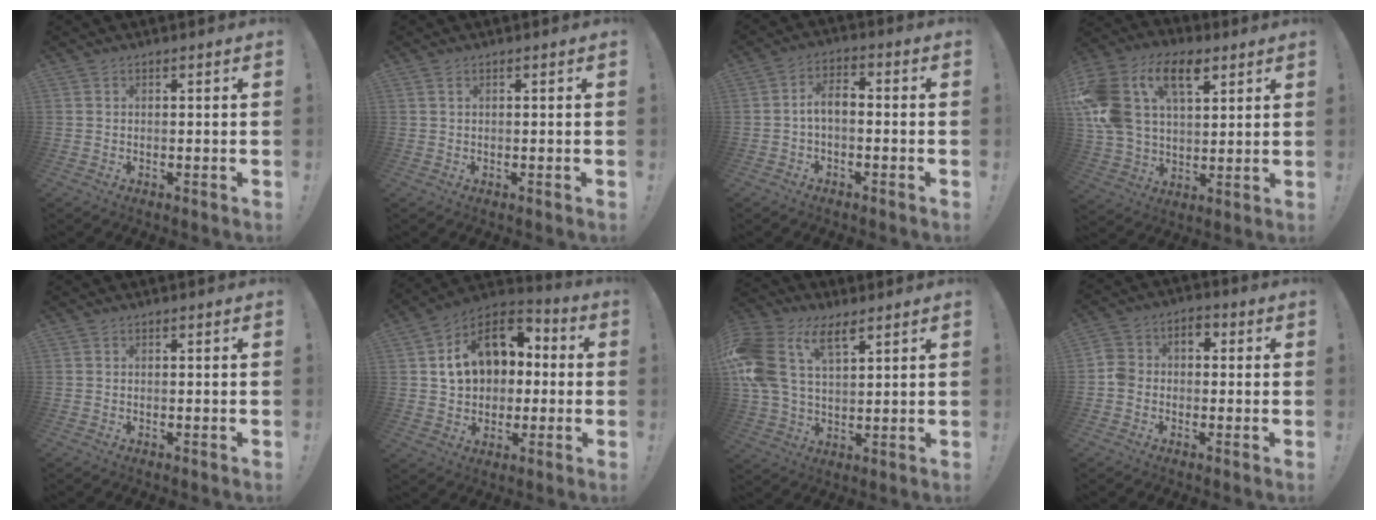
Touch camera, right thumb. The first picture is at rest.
{"total": 0.8, "force": [0.4, 0.2, 0.7], "torque": [-0.018, 0.003, 0.007]}
{"total": 5.4, "force": [-0.8, 2.8, 4.6], "torque": [-0.089, 0.007, -0.015]}
{"total": 21.1, "force": [8.8, 13.4, 13.7], "torque": [-0.263, -0.032, 0.155]}
{"total": 0.0}
{"total": 17.0, "force": [4.5, 12.6, 10.5], "torque": [-0.160, -0.006, 0.091]}
{"total": 16.1, "force": [7.6, 9.5, 10.5], "torque": [-0.228, -0.026, 0.141]}
{"total": 5.9, "force": [-2.4, 4.9, 2.3], "torque": [-0.041, 0.027, -0.045]}